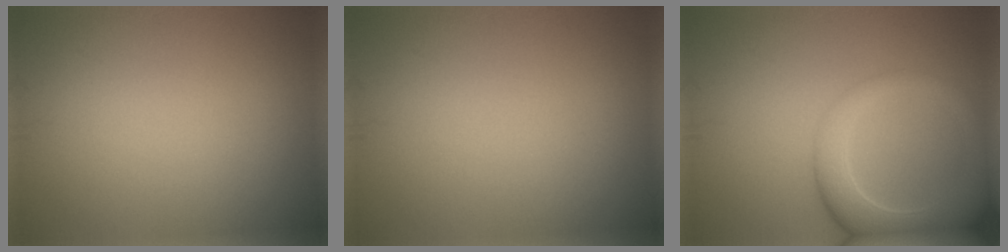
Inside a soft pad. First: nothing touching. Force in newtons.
{"total": 0.0}
{"total": 6.4, "press": 6.4, "slide": 0.7}